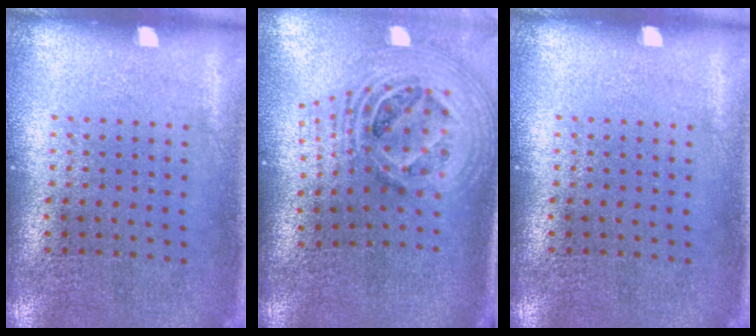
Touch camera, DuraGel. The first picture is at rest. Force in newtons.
{"total": 2.8, "press": 2.0, "slide": 1.9}
{"total": 0.0}